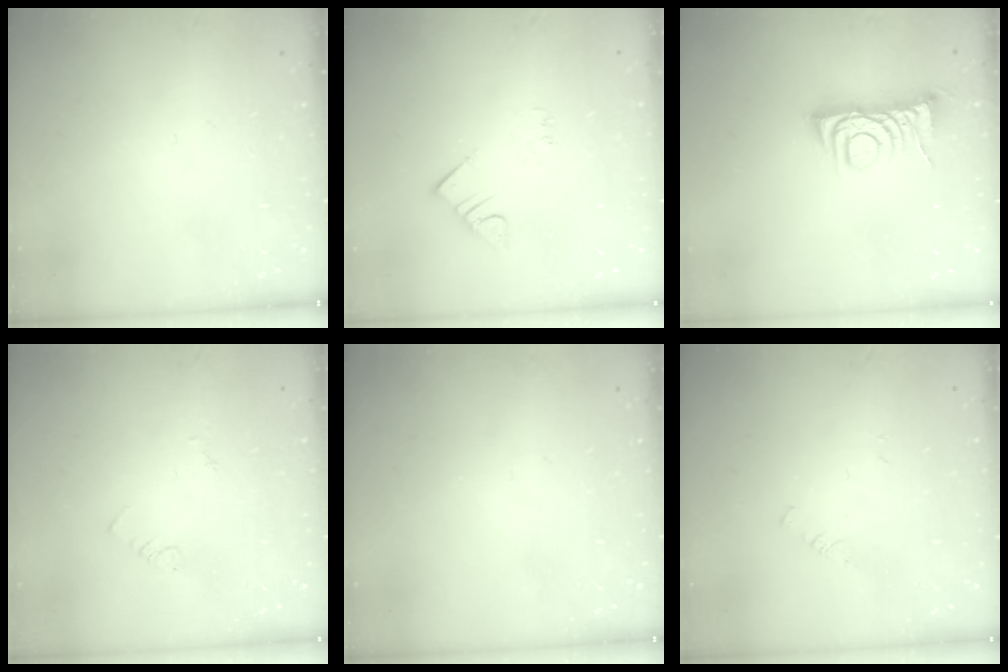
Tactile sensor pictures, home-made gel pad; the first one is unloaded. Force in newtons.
{"total": 2.8, "press": 2.8, "slide": 0.2}
{"total": 7.1, "press": 7.1, "slide": 0.9}
{"total": 2.5, "press": 2.5, "slide": 0.4}
{"total": 0.0}
{"total": 1.0, "press": 0.9, "slide": 0.2}